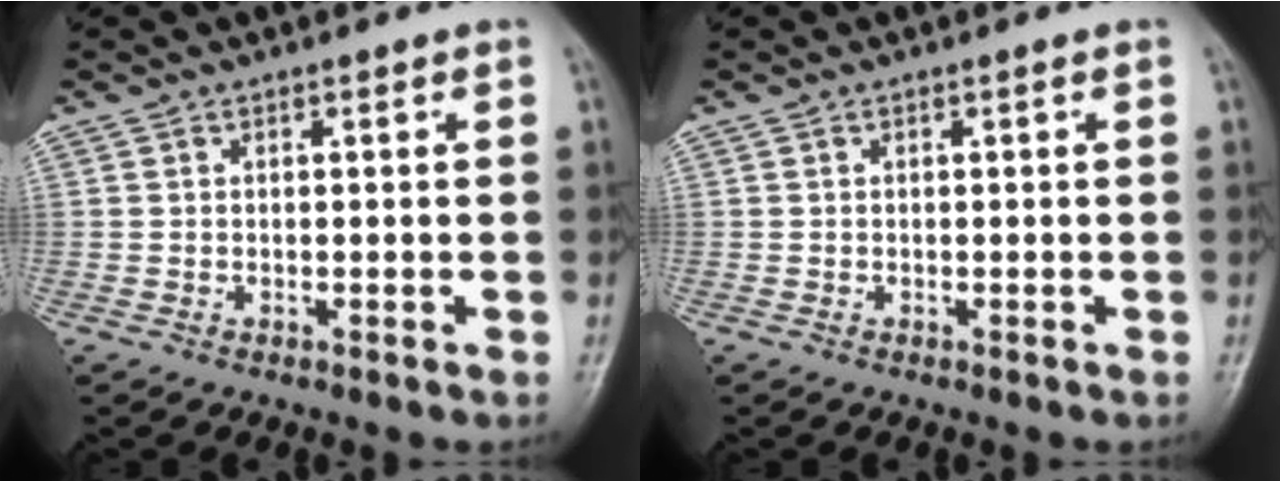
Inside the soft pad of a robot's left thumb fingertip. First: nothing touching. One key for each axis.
{"total": 0.0}